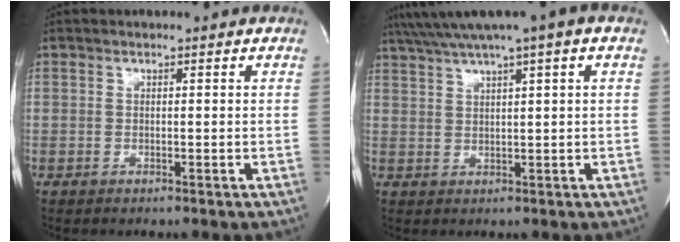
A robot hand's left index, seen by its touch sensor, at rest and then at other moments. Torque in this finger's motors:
{"motor_torque": [1.07, -1.07, 0.36, 0.21]}